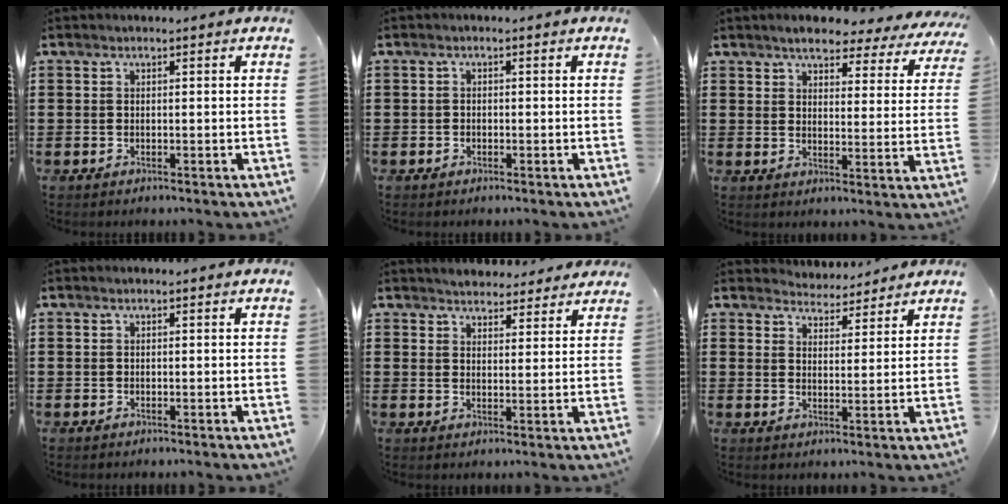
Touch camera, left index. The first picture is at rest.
{"total": 0.8, "force": [-0.4, 0.6, 0.2], "torque": [-0.006, 0.001, -0.010]}
{"total": 5.5, "force": [5.1, 1.0, 1.9], "torque": [-0.049, -0.024, 0.088]}
{"total": 0.0}
{"total": 3.3, "force": [3.3, 0.6, -0.1], "torque": [-0.010, -0.011, 0.060]}
{"total": 3.9, "force": [3.9, 0.6, -0.1], "torque": [-0.014, -0.016, 0.071]}